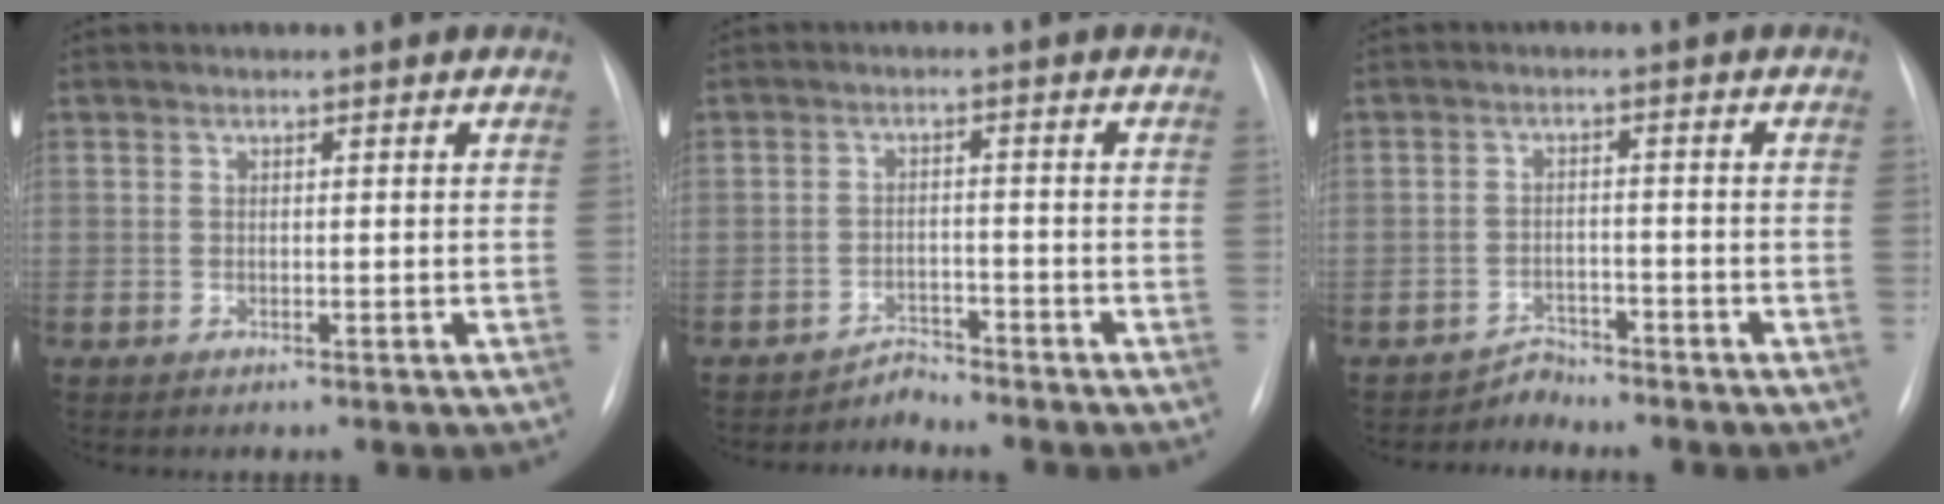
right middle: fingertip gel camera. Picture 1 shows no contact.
{"total": 2.6, "force": [-2.4, 0.1, -0.9], "torque": [0.026, -0.006, -0.038]}
{"total": 2.7, "force": [-2.4, 0.4, -1.1], "torque": [0.030, -0.003, -0.039]}